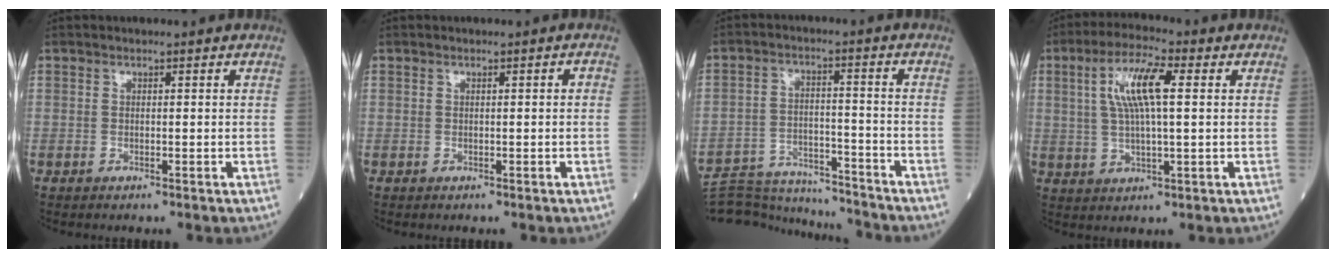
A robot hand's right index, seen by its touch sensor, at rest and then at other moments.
{"total": 0.9, "force": [0.0, 0.2, 0.9], "torque": [-0.009, 0.001, 0.002]}
{"total": 15.6, "force": [-15.3, 2.6, 2.3], "torque": [-0.045, 0.017, -0.227]}
{"total": 9.1, "force": [2.3, 1.7, 8.7], "torque": [-0.174, 0.013, 0.042]}